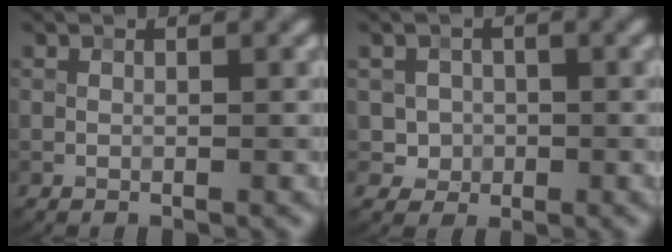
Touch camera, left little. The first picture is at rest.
{"total": 3.3, "force": [0.6, 3.0, 1.1], "torque": [-0.019, 0.001, 0.012]}